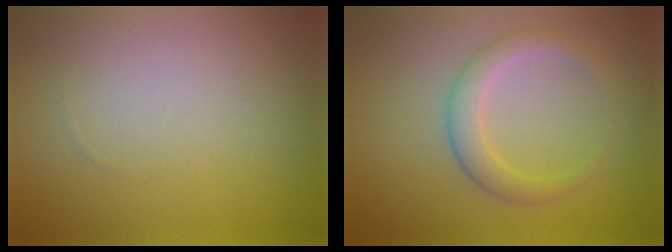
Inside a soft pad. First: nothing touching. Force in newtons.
{"total": 2.4, "press": 2.4, "slide": 0.1}